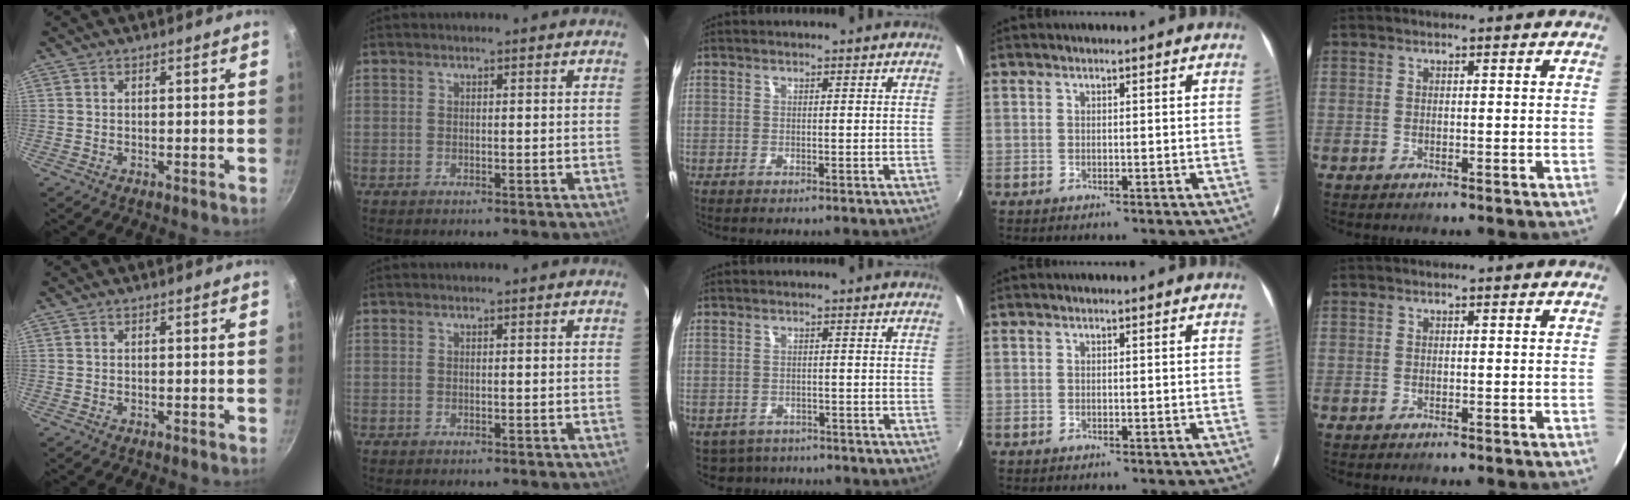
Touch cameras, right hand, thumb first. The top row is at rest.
{"middle": {"total": 4.8, "force": [-3.7, 2.9, 1.1], "torque": [-0.033, -0.013, -0.054]}}